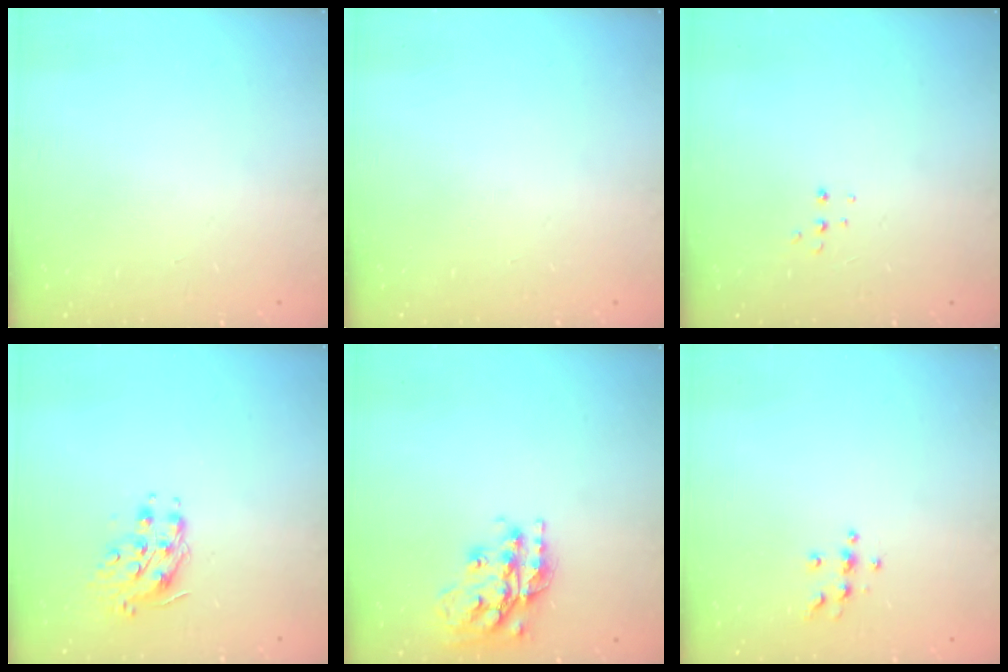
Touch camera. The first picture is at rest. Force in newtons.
{"total": 0.0}
{"total": 5.0, "press": 4.9, "slide": 0.9}
{"total": 8.4, "press": 8.4, "slide": 0.5}
{"total": 17.6, "press": 17.5, "slide": 1.3}
{"total": 6.2, "press": 6.1, "slide": 0.6}